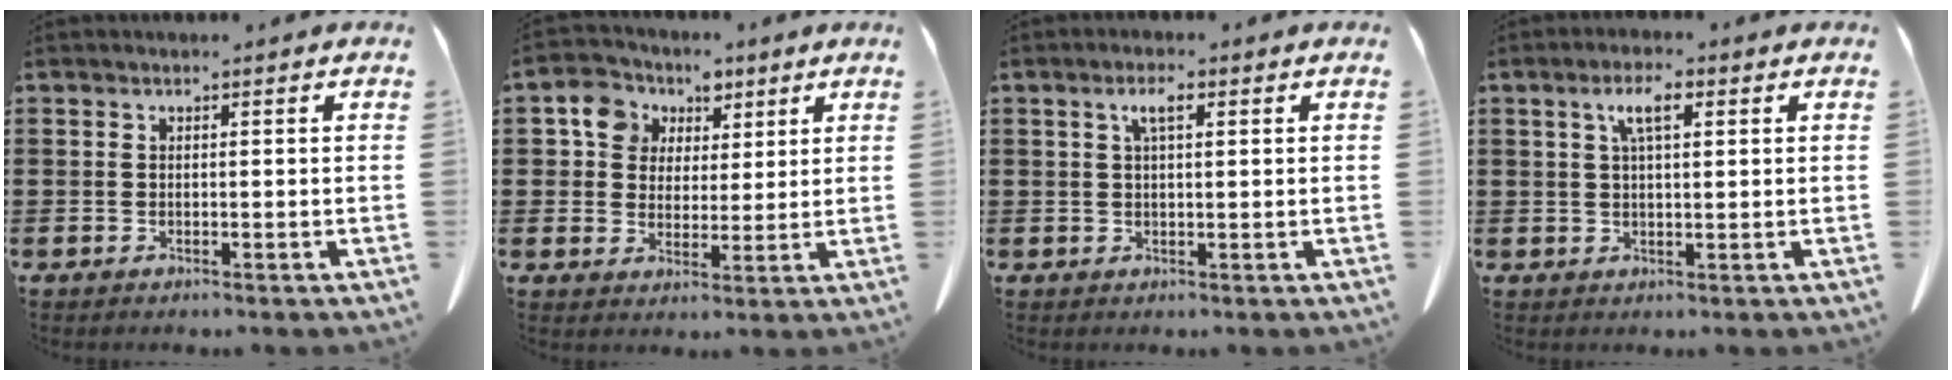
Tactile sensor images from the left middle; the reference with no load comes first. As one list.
[{"total": 6.6, "force": [3.1, 5.5, 1.8], "torque": [-0.058, 0.015, 0.056]}, {"total": 2.9, "force": [1.0, 0.8, 2.5], "torque": [-0.053, 0.008, 0.015]}, {"total": 4.4, "force": [1.7, 1.2, 3.8], "torque": [-0.074, 0.006, 0.025]}]